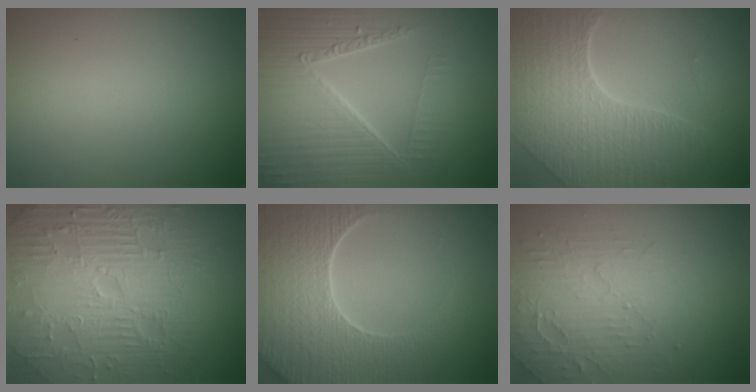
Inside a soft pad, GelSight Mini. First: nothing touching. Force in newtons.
{"total": 7.0, "press": 5.4, "slide": 4.4}
{"total": 7.0, "press": 5.0, "slide": 4.9}
{"total": 11.3, "press": 7.2, "slide": 8.7}
{"total": 6.6, "press": 5.4, "slide": 3.8}
{"total": 5.2, "press": 3.2, "slide": 4.0}